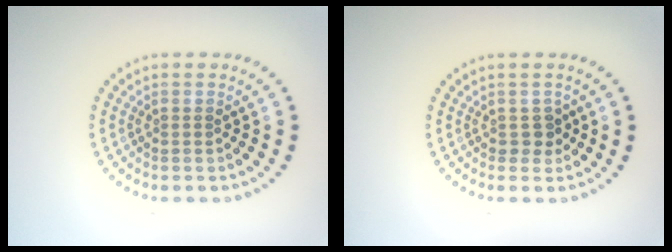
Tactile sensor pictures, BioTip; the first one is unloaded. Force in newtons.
{"total": 1.1, "press": 1.0, "slide": 0.6}